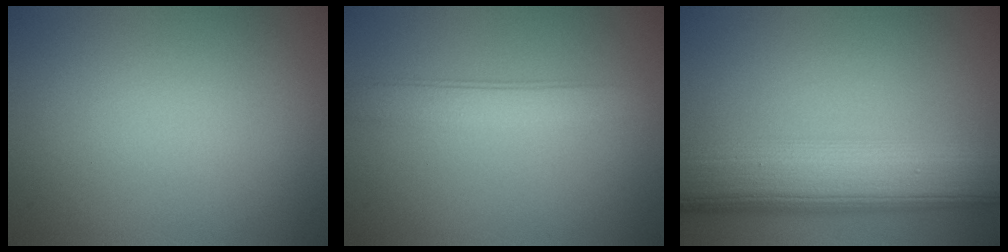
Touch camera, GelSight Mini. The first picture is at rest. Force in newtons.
{"total": 2.9, "press": 2.9, "slide": 0.1}
{"total": 10.4, "press": 10.4, "slide": 0.3}